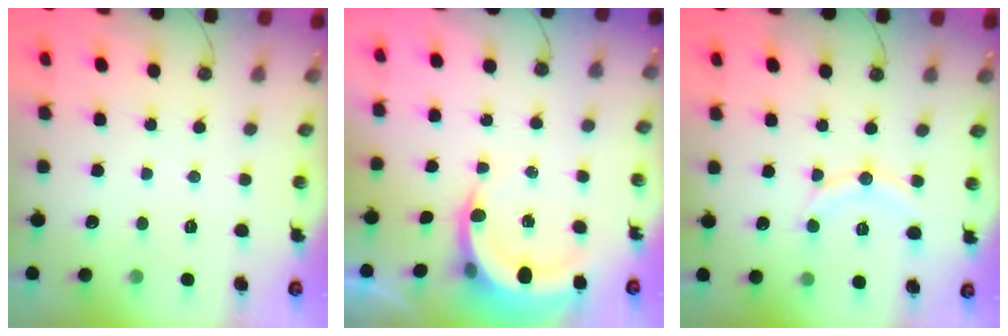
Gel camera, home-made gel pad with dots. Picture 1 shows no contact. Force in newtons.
{"total": 4.9, "press": 4.9, "slide": 0.3}
{"total": 10.3, "press": 10.2, "slide": 0.9}